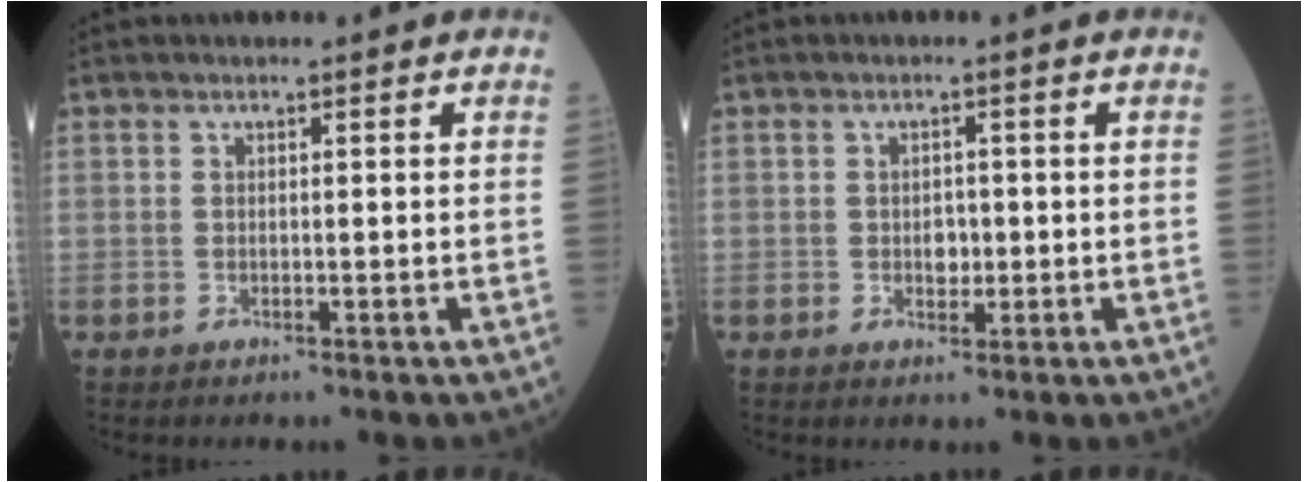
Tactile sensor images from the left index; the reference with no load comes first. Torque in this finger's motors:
{"motor_torque": [0.14, -0.09, 0.00, 0.00]}